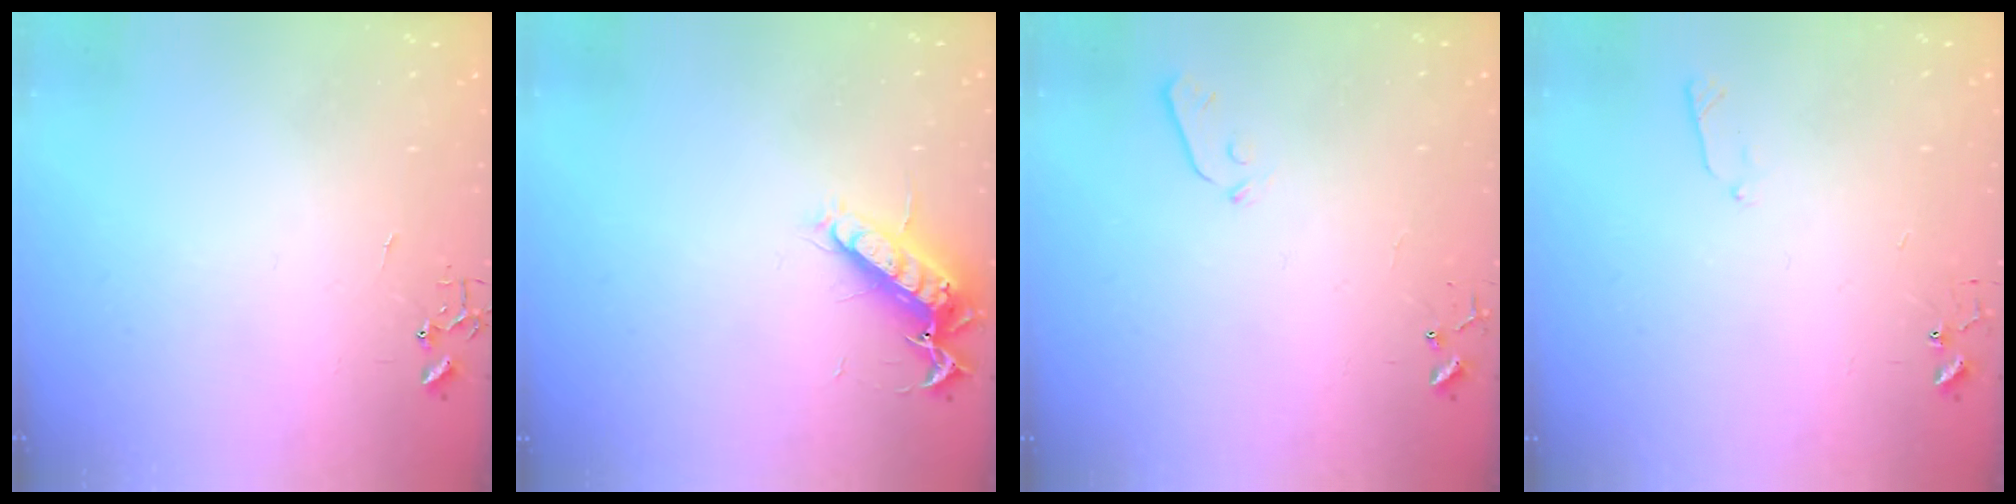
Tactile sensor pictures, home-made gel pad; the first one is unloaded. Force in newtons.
{"total": 12.9, "press": 12.8, "slide": 1.4}
{"total": 3.6, "press": 3.6, "slide": 0.6}
{"total": 4.4, "press": 4.4, "slide": 0.5}